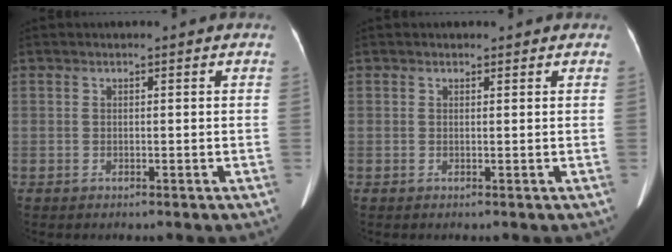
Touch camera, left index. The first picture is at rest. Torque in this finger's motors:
{"motor_torque": [-0.07, -0.11, -0.08, -0.03]}